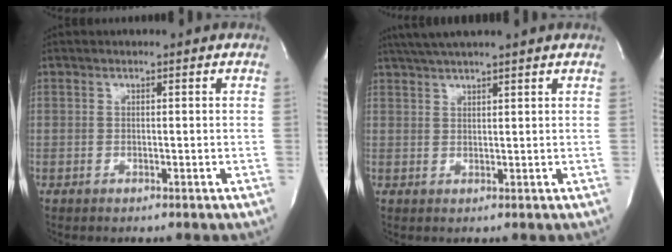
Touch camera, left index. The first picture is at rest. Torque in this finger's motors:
{"motor_torque": [0.32, -0.28, 0.19, 0.11]}